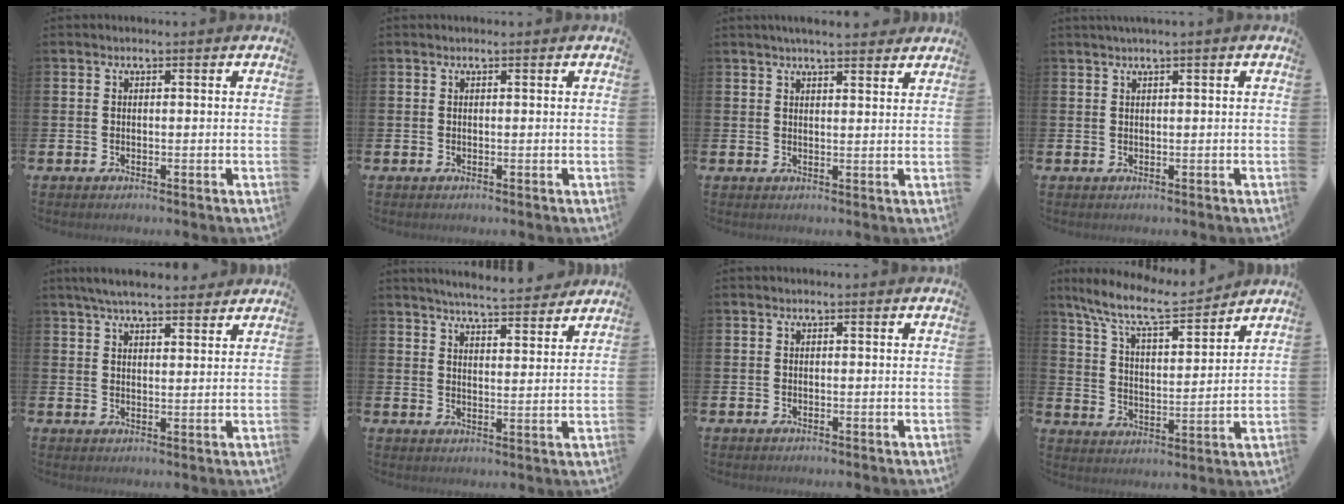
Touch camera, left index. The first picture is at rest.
{"total": 0.0}
{"total": 3.7, "force": [3.6, 0.2, 1.0], "torque": [-0.022, -0.014, 0.064]}
{"total": 1.1, "force": [0.8, -0.2, 0.8], "torque": [-0.016, 0.000, 0.014]}
{"total": 5.3, "force": [5.0, 1.0, 1.6], "torque": [-0.037, -0.016, 0.090]}
{"total": 5.9, "force": [5.8, 0.0, 0.9], "torque": [-0.021, -0.042, 0.100]}
{"total": 0.0}
{"total": 9.7, "force": [8.6, 1.9, 4.0], "torque": [-0.112, -0.047, 0.152]}